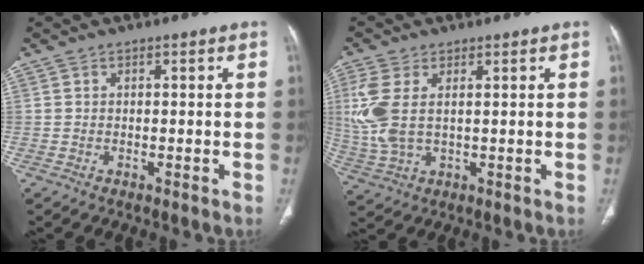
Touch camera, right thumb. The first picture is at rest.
{"total": 8.7, "force": [1.6, 4.8, 7.1], "torque": [-0.192, 0.000, 0.043]}